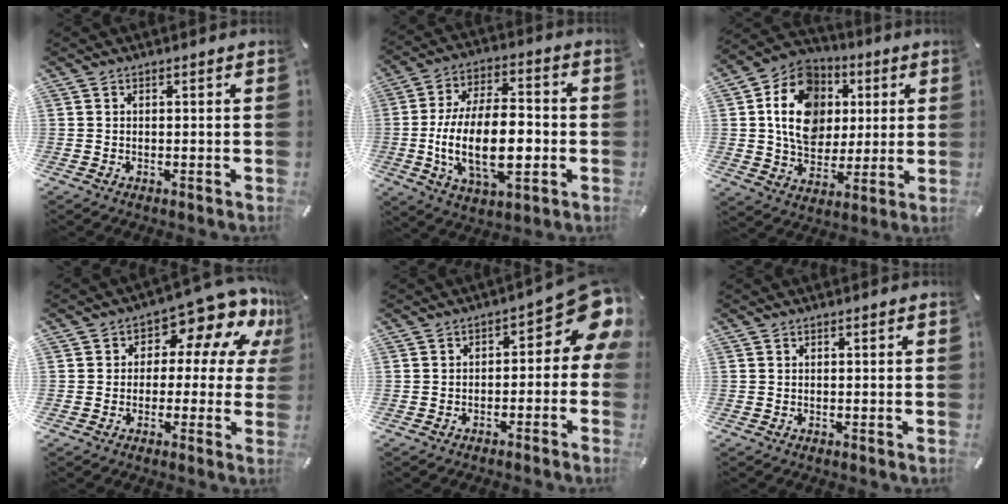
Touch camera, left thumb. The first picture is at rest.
{"total": 19.1, "force": [-3.5, 10.0, 15.9], "torque": [-0.296, 0.003, -0.058]}
{"total": 16.0, "force": [2.5, 13.4, 8.5], "torque": [-0.154, 0.009, 0.046]}
{"total": 10.8, "force": [6.4, 5.6, 6.6], "torque": [-0.091, -0.056, 0.110]}
{"total": 9.4, "force": [2.3, 5.0, 7.7], "torque": [-0.085, -0.031, 0.039]}
{"total": 0.0}